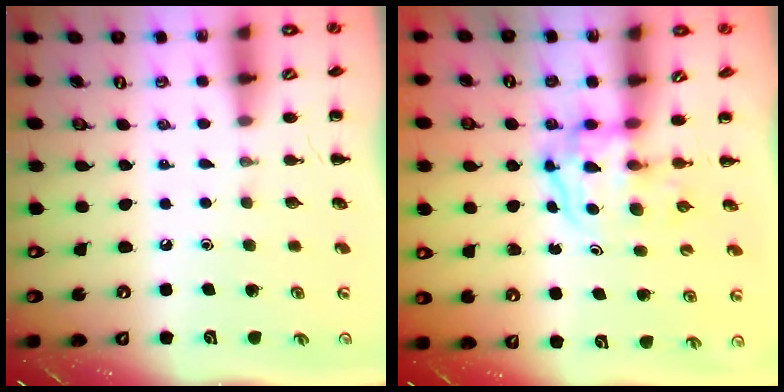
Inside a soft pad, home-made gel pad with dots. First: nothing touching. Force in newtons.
{"total": 3.7, "press": 3.7, "slide": 0.6}